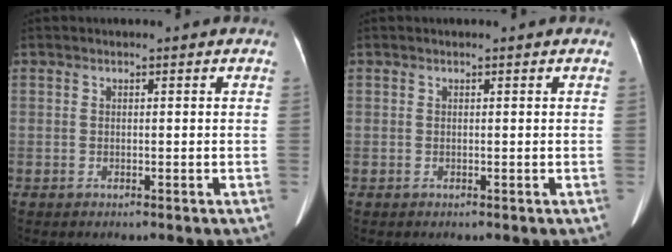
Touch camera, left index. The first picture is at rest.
{"total": 0.0}